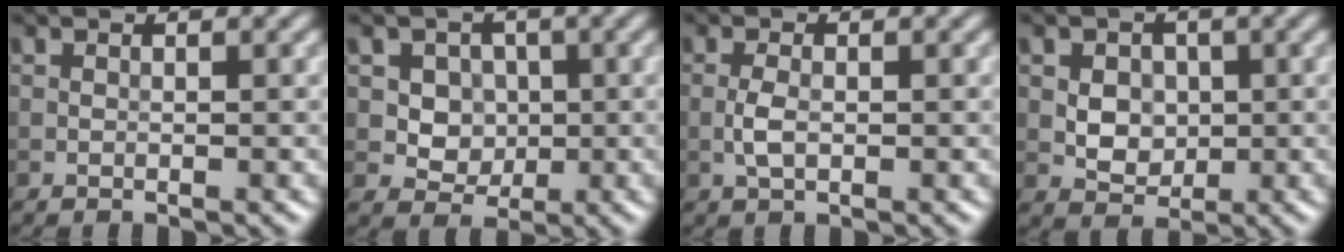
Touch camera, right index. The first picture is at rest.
{"total": 3.7, "force": [0.6, 3.2, 1.8], "torque": [-0.024, -0.006, 0.014]}
{"total": 1.8, "force": [-0.4, 0.8, 1.6], "torque": [-0.034, 0.001, -0.011]}
{"total": 3.5, "force": [0.4, 2.8, 2.1], "torque": [-0.029, 0.002, 0.005]}